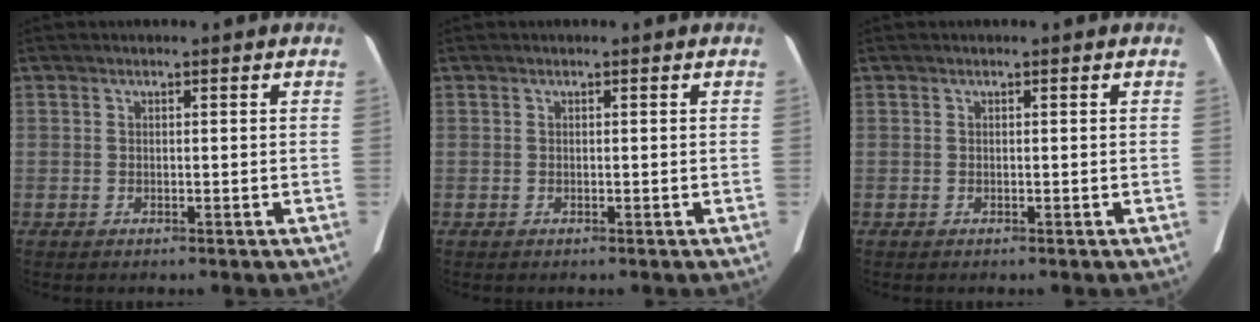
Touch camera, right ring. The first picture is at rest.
{"total": 0.0}
{"total": 0.0}